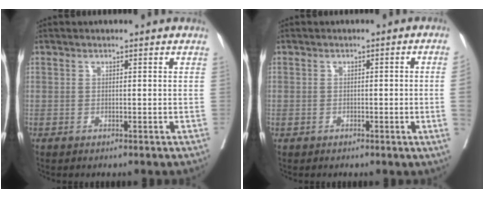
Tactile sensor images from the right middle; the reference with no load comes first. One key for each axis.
{"total": 3.3, "fx": -0.5, "fy": -0.6, "fz": 3.2, "tx": -0.044, "ty": 0.006, "tz": -0.003}